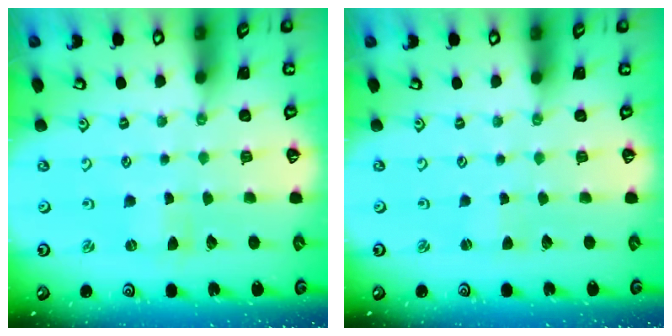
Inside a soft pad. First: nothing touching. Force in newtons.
{"total": 0.0}